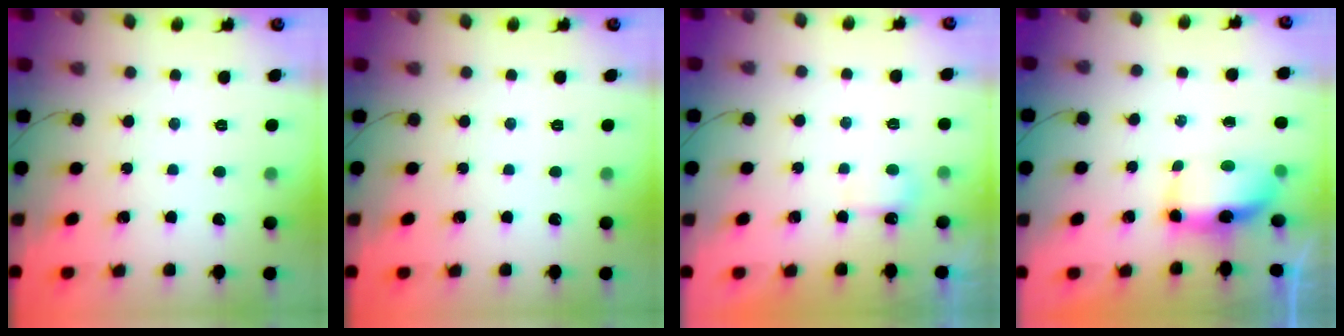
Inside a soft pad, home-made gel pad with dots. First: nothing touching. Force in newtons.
{"total": 0.0}
{"total": 3.0, "press": 2.9, "slide": 0.8}
{"total": 6.6, "press": 6.6, "slide": 0.6}